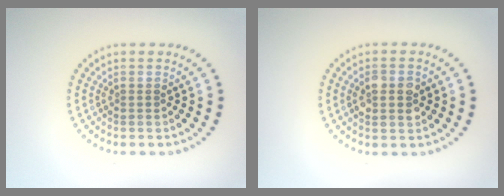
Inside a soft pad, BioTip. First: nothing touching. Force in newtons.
{"total": 3.0, "press": 2.9, "slide": 0.2}